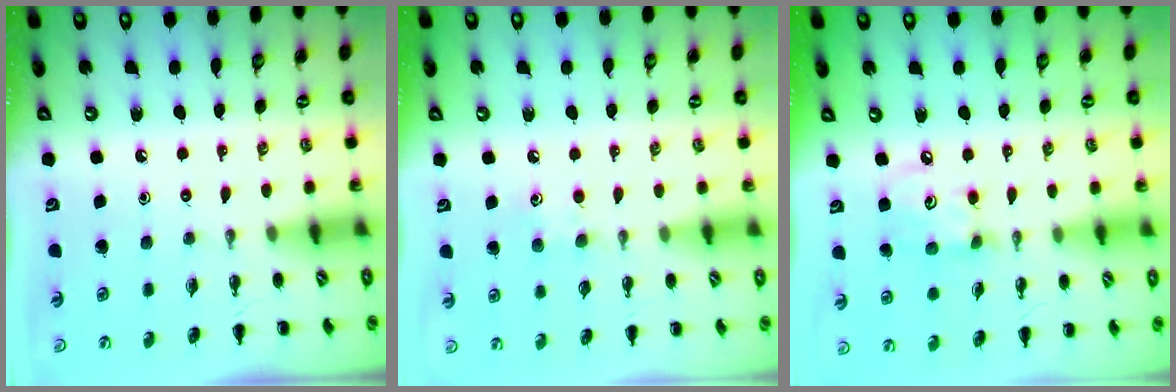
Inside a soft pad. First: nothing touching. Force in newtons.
{"total": 6.1, "press": 5.9, "slide": 1.6}
{"total": 5.4, "press": 5.4, "slide": 0.5}